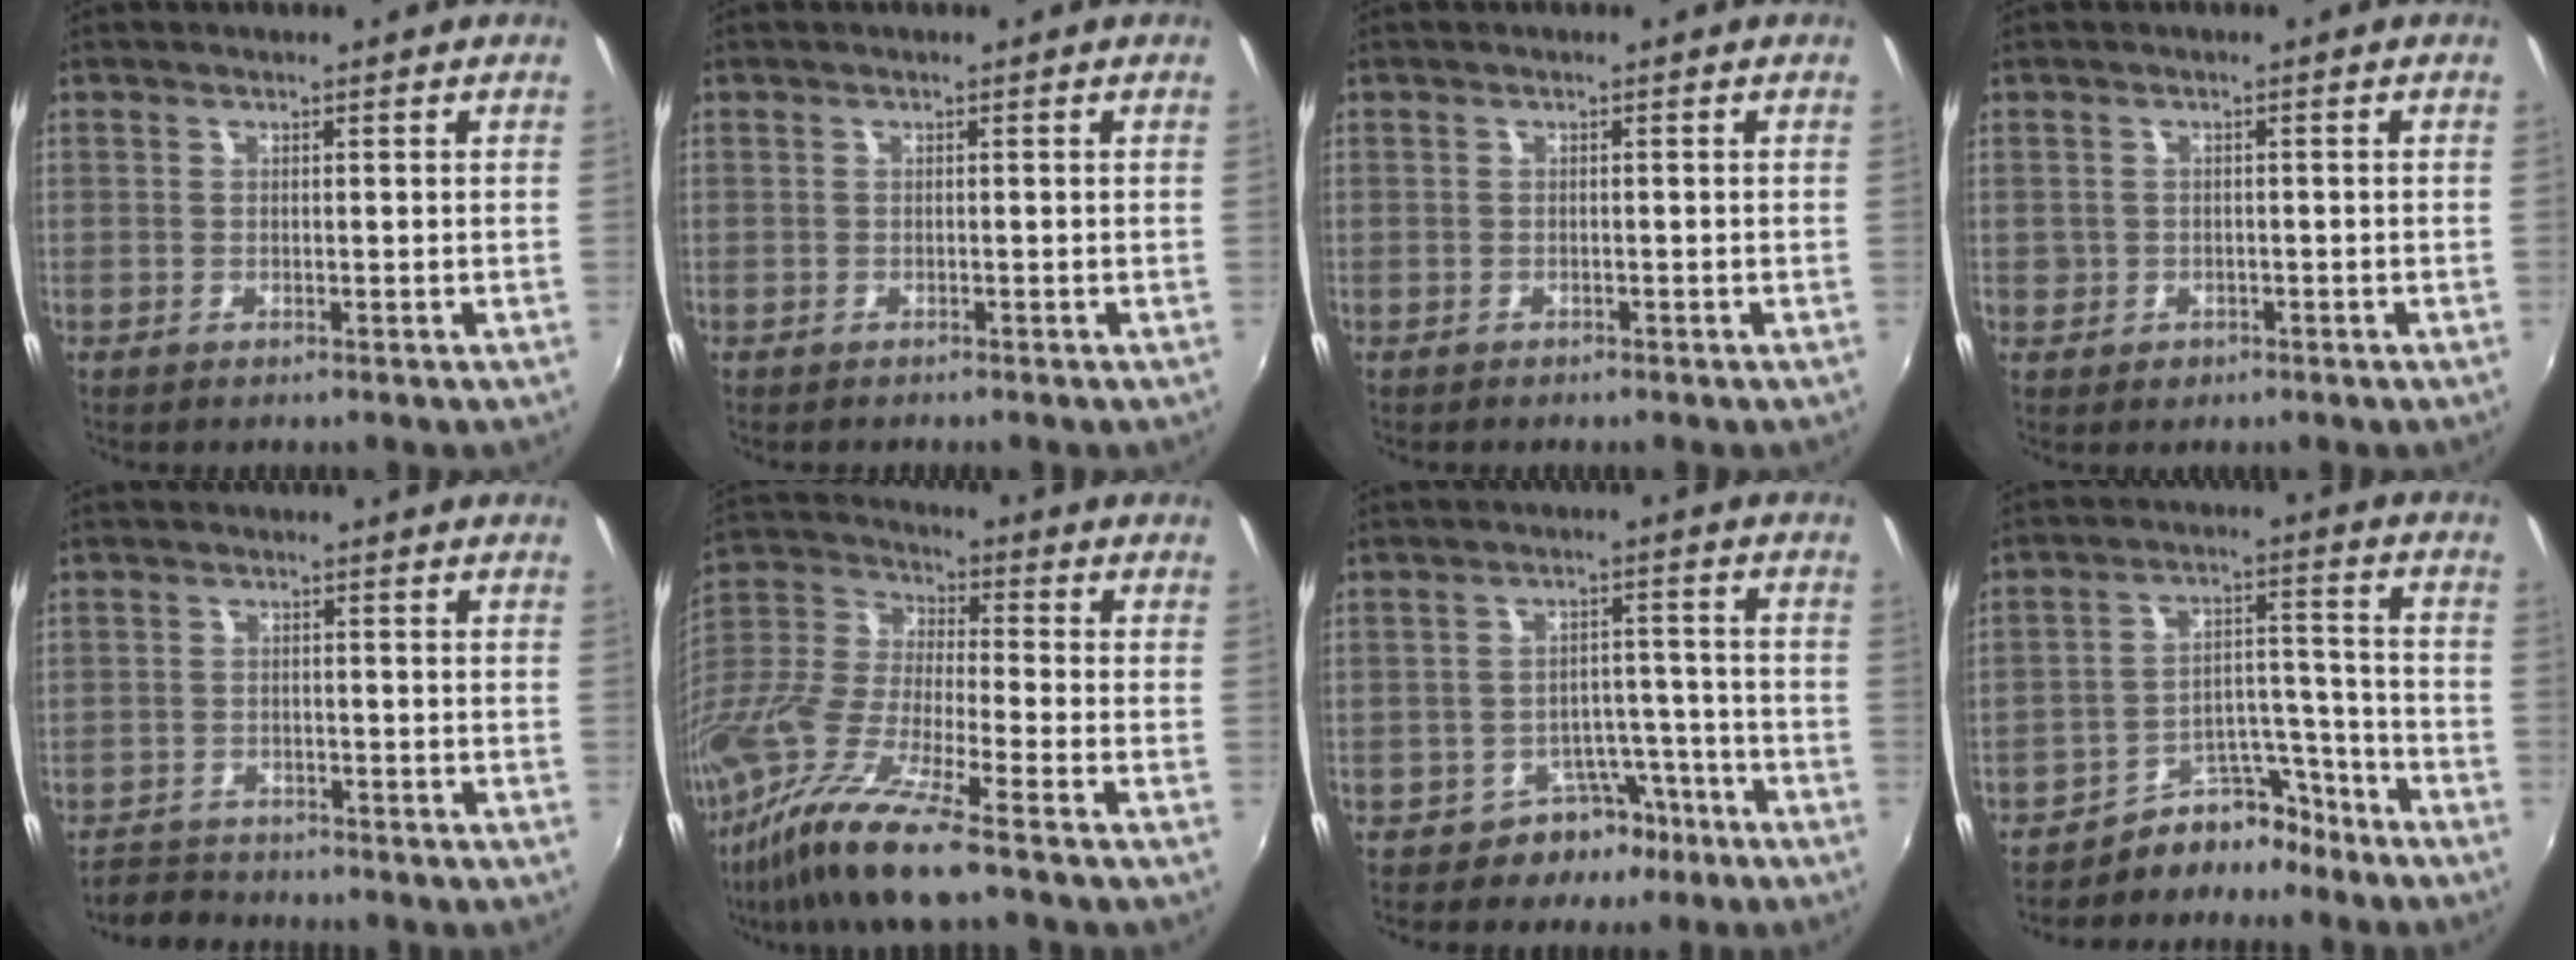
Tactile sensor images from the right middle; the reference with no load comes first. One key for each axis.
{"total": 0.0}
{"total": 0.5, "fx": -0.5, "fy": 0.2, "fz": 0.0, "tx": -0.003, "ty": 0.002, "tz": -0.006}
{"total": 2.7, "fx": -0.6, "fy": 2.5, "fz": 0.8, "tx": -0.018, "ty": -0.002, "tz": -0.008}
{"total": 3.9, "fx": -3.5, "fy": 1.6, "fz": -0.3, "tx": -0.008, "ty": 0.012, "tz": -0.065}
{"total": 18.4, "fx": -12.5, "fy": 1.9, "fz": 13.4, "tx": -0.274, "ty": -0.029, "tz": -0.248}
{"total": 6.7, "fx": -4.8, "fy": 4.4, "fz": 1.6, "tx": -0.026, "ty": 0.032, "tz": -0.059}
{"total": 8.5, "fx": -7.5, "fy": 3.8, "fz": 1.1, "tx": -0.004, "ty": 0.053, "tz": -0.116}